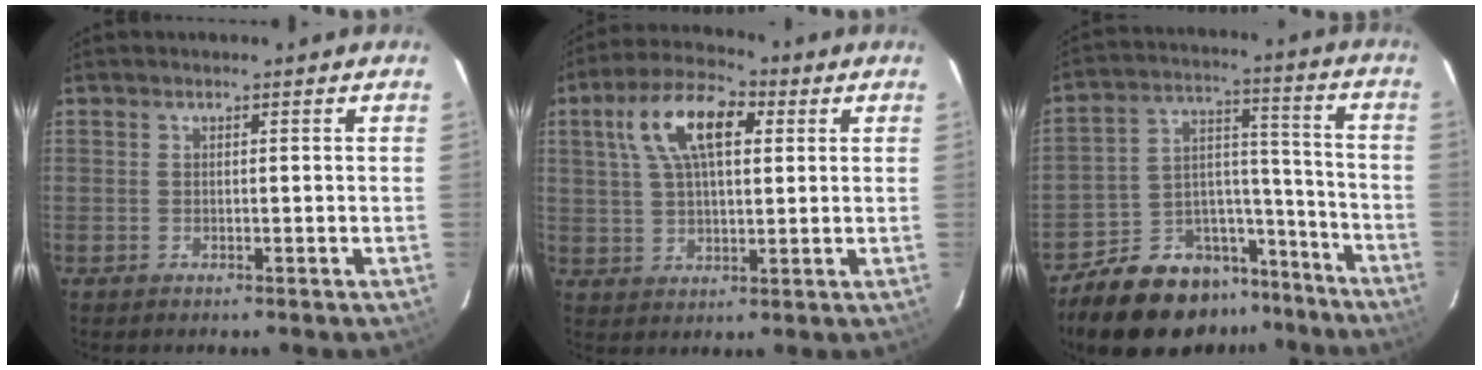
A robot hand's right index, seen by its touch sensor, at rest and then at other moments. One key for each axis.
{"total": 12.4, "fx": 4.3, "fy": 5.6, "fz": 10.2, "tx": -0.193, "ty": 0.031, "tz": 0.073}
{"total": 20.8, "fx": -16.4, "fy": 10.1, "fz": 8.0, "tx": -0.160, "ty": 0.068, "tz": -0.239}